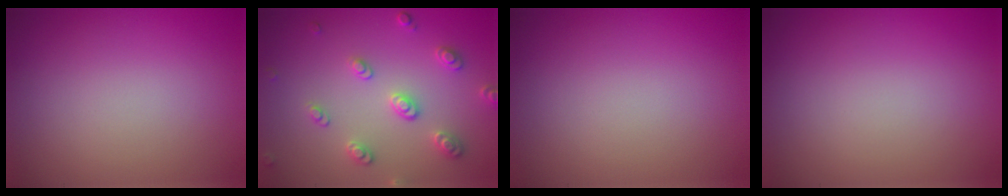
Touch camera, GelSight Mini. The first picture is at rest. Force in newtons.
{"total": 2.8, "press": 2.8, "slide": 0.2}
{"total": 0.0}
{"total": 0.0}